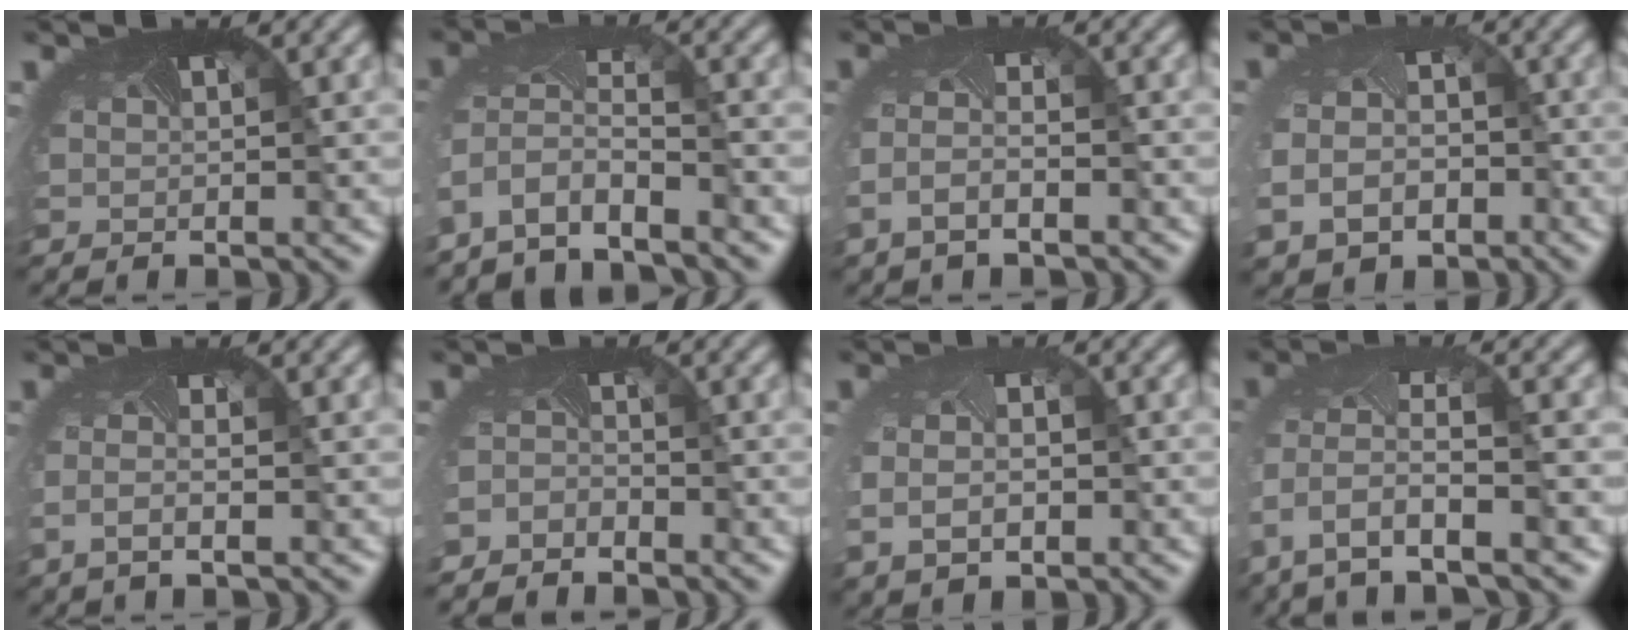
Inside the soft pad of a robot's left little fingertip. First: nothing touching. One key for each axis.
{"total": 5.2, "fx": -4.5, "fy": 1.5, "fz": 2.3, "tx": -0.064, "ty": -0.010, "tz": -0.083}
{"total": 2.3, "fx": -1.3, "fy": 0.8, "fz": 1.7, "tx": -0.054, "ty": -0.005, "tz": -0.031}
{"total": 5.9, "fx": -2.2, "fy": 4.6, "fz": 2.9, "tx": -0.066, "ty": -0.036, "tz": -0.022}
{"total": 1.8, "fx": -0.7, "fy": 0.5, "fz": 1.6, "tx": -0.042, "ty": -0.010, "tz": -0.021}
{"total": 2.8, "fx": -2.7, "fy": 0.4, "fz": -0.6, "tx": -0.008, "ty": -0.019, "tz": -0.054}
{"total": 4.6, "fx": -0.4, "fy": 3.1, "fz": 3.3, "tx": -0.079, "ty": -0.015, "tz": 0.002}
{"total": 7.1, "fx": -3.2, "fy": 3.1, "fz": 5.5, "tx": -0.150, "ty": -0.029, "tz": -0.048}